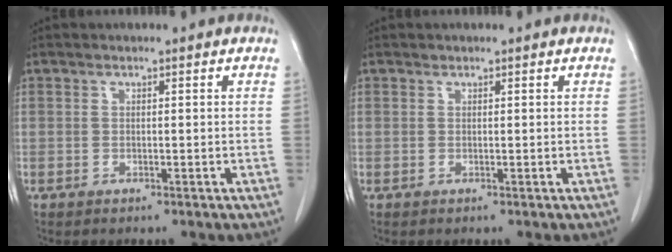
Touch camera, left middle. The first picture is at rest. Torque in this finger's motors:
{"motor_torque": [0.38, -0.30, -0.06, -0.01]}